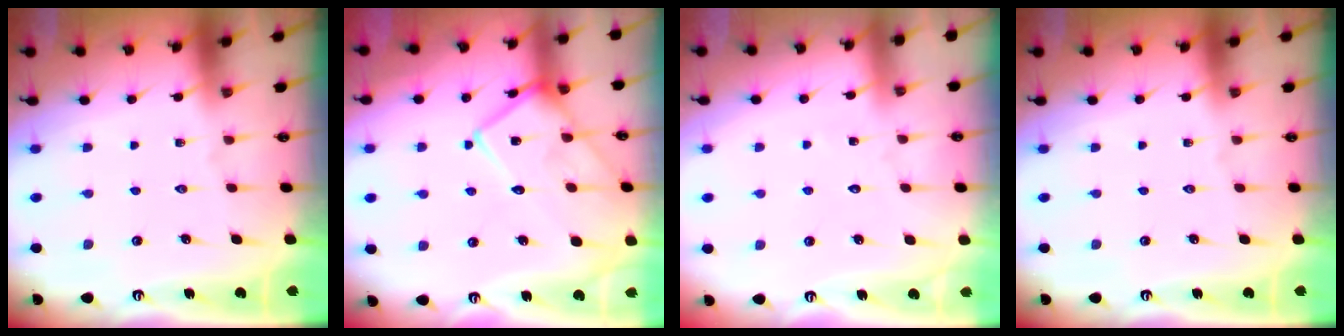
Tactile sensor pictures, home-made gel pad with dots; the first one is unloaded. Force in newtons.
{"total": 15.9, "press": 15.8, "slide": 1.4}
{"total": 2.6, "press": 2.6, "slide": 0.2}
{"total": 0.0}